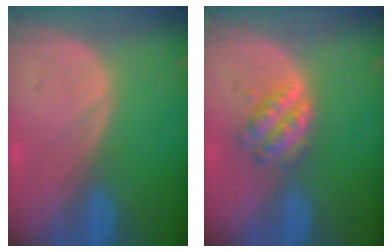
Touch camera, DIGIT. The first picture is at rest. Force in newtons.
{"total": 5.0, "press": 4.4, "slide": 2.4}